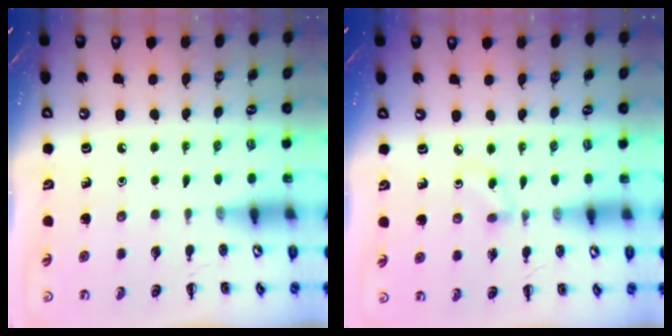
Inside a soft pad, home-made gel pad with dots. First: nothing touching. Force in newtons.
{"total": 4.5, "press": 4.1, "slide": 1.8}